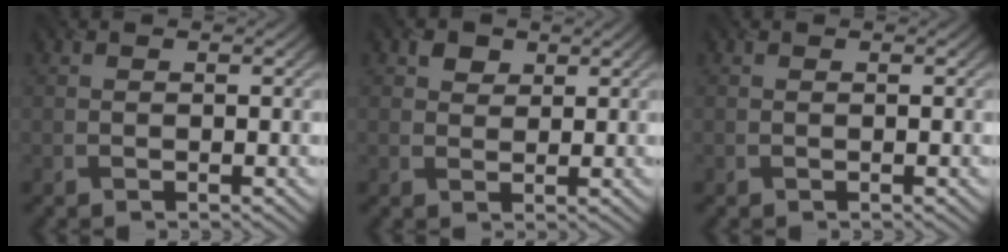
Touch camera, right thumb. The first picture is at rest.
{"total": 1.7, "force": [1.2, 1.2, 0.3], "torque": [-0.008, -0.001, 0.020]}
{"total": 0.0}